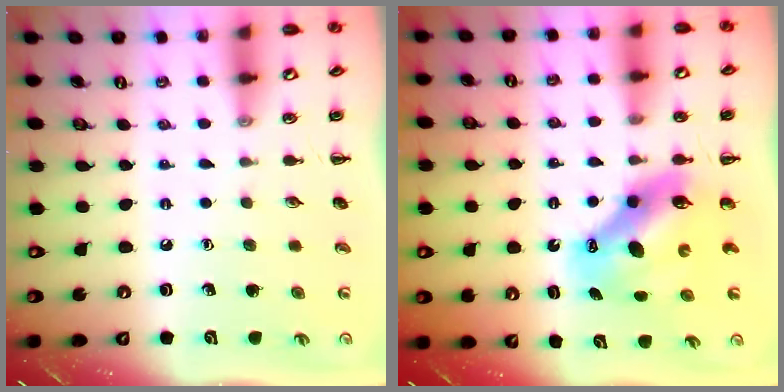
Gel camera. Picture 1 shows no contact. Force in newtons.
{"total": 9.6, "press": 9.1, "slide": 3.0}